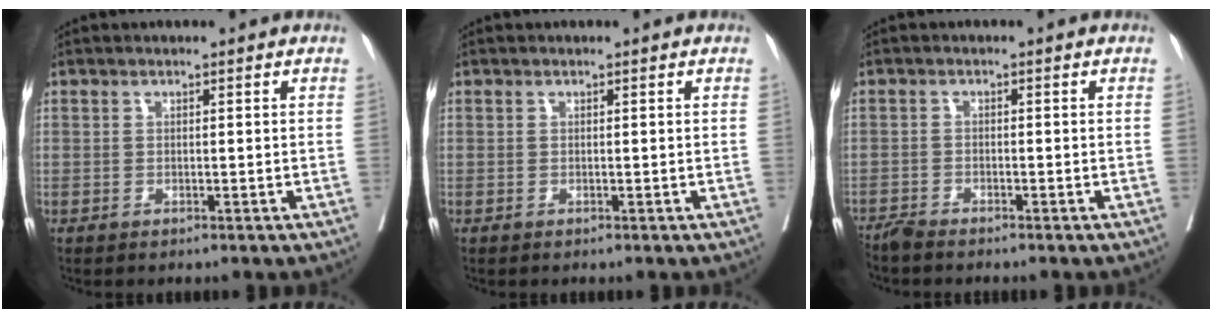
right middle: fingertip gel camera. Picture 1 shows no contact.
{"total": 0.0}
{"total": 1.8, "force": [-1.8, -0.1, 0.2], "torque": [-0.004, -0.006, -0.037]}